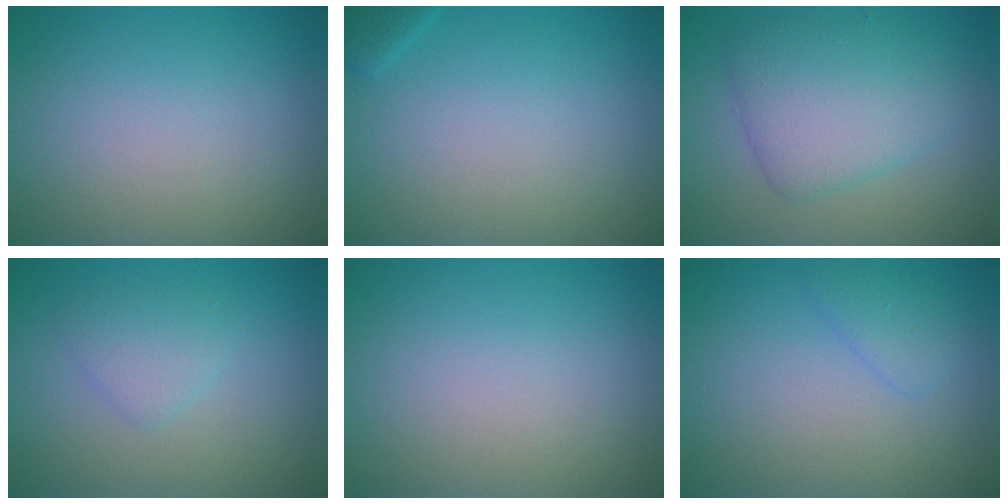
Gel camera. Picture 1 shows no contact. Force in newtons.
{"total": 1.1, "press": 1.1, "slide": 0.1}
{"total": 5.3, "press": 5.3, "slide": 0.1}
{"total": 1.9, "press": 1.9, "slide": 0.2}
{"total": 0.0}
{"total": 1.4, "press": 1.4, "slide": 0.2}